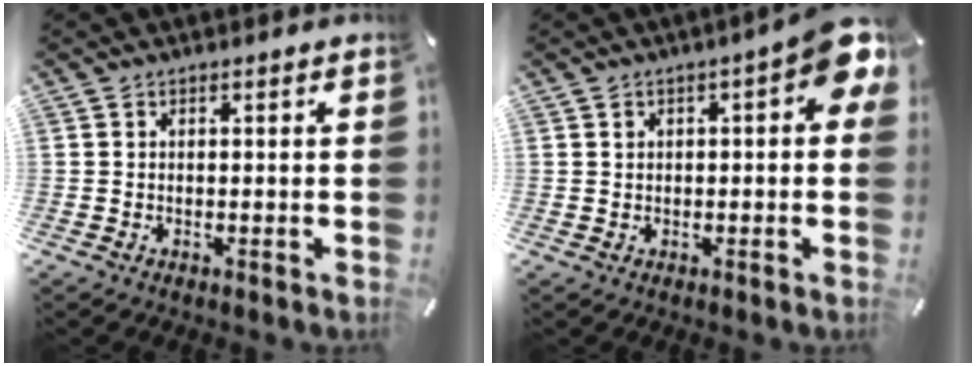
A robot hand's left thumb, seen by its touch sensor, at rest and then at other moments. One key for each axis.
{"total": 7.0, "fx": 1.7, "fy": 3.7, "fz": 5.7, "tx": -0.066, "ty": -0.004, "tz": 0.024}